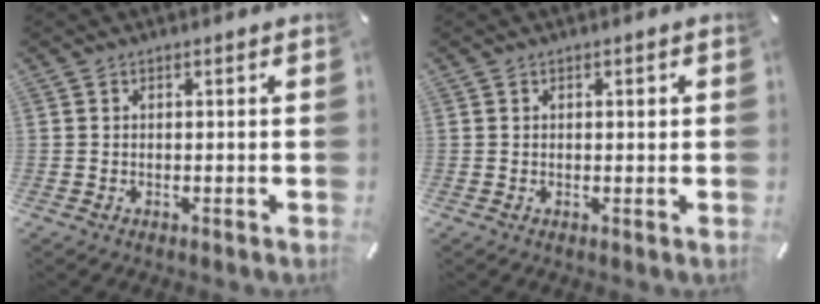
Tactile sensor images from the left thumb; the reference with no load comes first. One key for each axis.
{"total": 0.7, "fx": 0.2, "fy": 0.4, "fz": 0.5, "tx": -0.010, "ty": 0.003, "tz": 0.003}